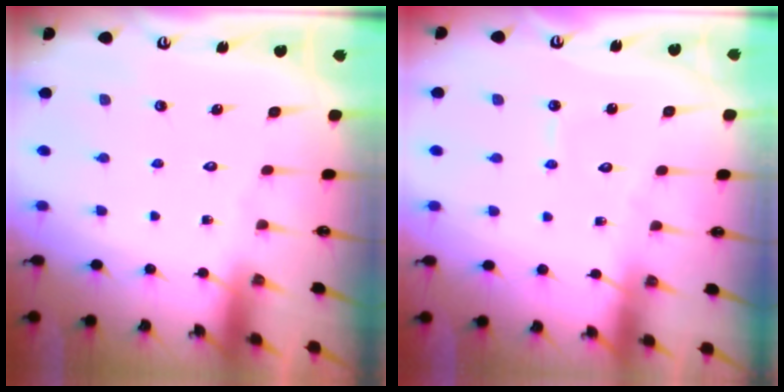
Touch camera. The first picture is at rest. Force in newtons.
{"total": 2.8, "press": 2.8, "slide": 0.3}